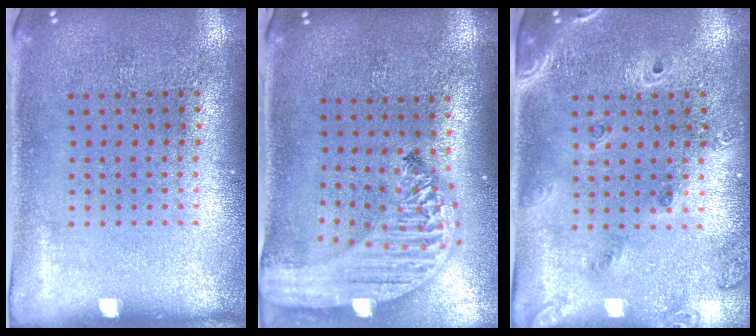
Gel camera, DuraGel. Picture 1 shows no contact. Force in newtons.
{"total": 3.1, "press": 2.4, "slide": 1.9}
{"total": 1.5, "press": 1.4, "slide": 0.6}